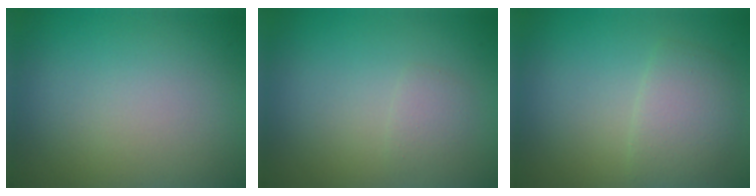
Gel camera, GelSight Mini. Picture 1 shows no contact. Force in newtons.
{"total": 1.2, "press": 1.2, "slide": 0.1}
{"total": 2.9, "press": 2.9, "slide": 0.1}